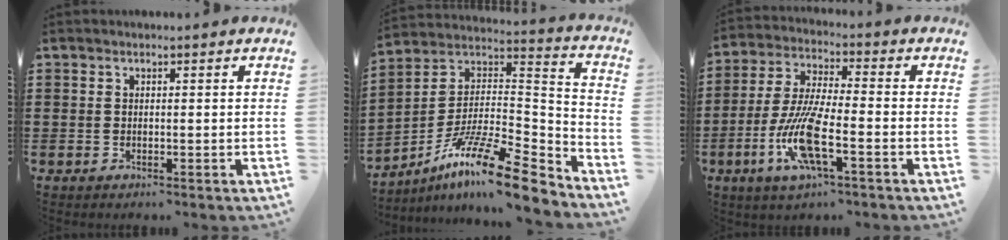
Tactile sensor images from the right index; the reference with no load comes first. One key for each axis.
{"total": 13.8, "fx": -9.9, "fy": 2.3, "fz": 9.4, "tx": -0.167, "ty": 0.018, "tz": -0.186}
{"total": 10.7, "fx": -4.2, "fy": 2.4, "fz": 9.5, "tx": -0.213, "ty": -0.014, "tz": -0.084}